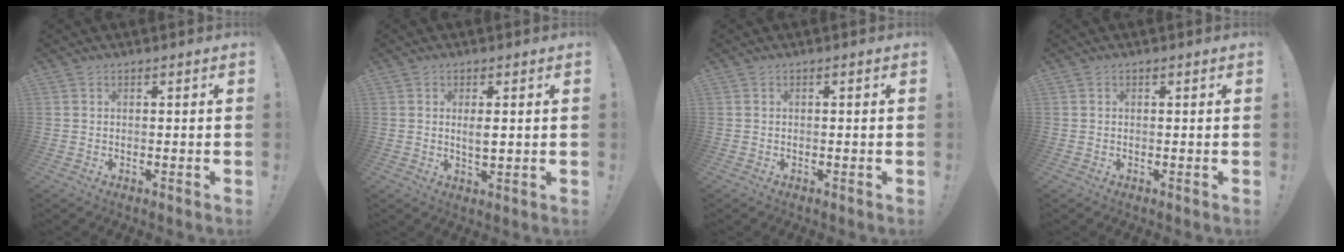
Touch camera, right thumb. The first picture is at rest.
{"total": 3.3, "force": [0.6, 1.2, 3.0], "torque": [-0.036, -0.011, 0.006]}
{"total": 0.0}
{"total": 0.0}